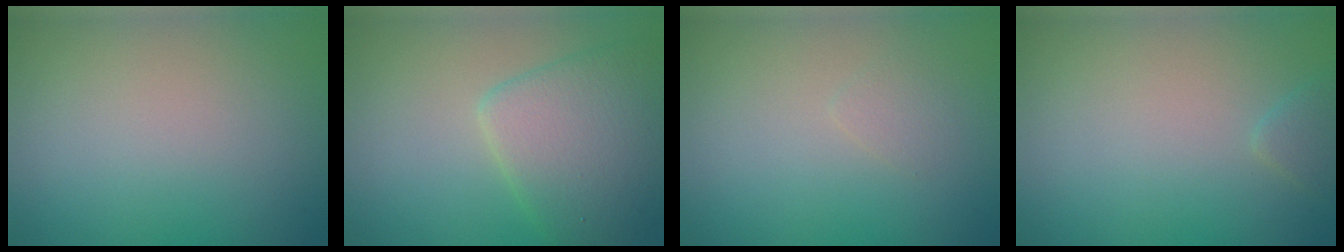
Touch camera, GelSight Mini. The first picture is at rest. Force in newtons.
{"total": 5.9, "press": 5.9, "slide": 0.2}
{"total": 0.8, "press": 0.8, "slide": 0.1}
{"total": 1.1, "press": 1.1, "slide": 0.1}